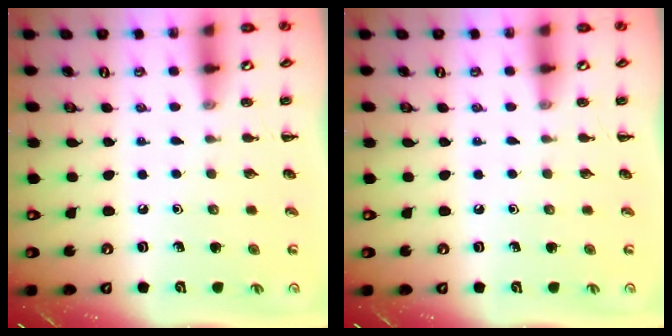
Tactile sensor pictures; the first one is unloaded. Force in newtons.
{"total": 0.0}